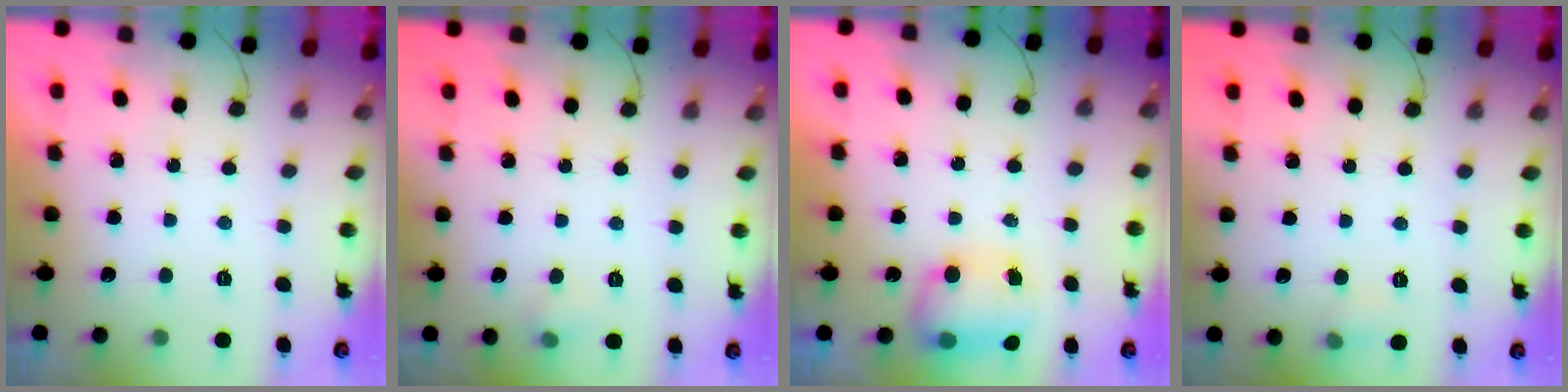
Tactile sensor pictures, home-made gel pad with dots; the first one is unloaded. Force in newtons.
{"total": 3.8, "press": 3.5, "slide": 1.5}
{"total": 7.2, "press": 7.1, "slide": 1.5}
{"total": 4.6, "press": 4.4, "slide": 1.4}